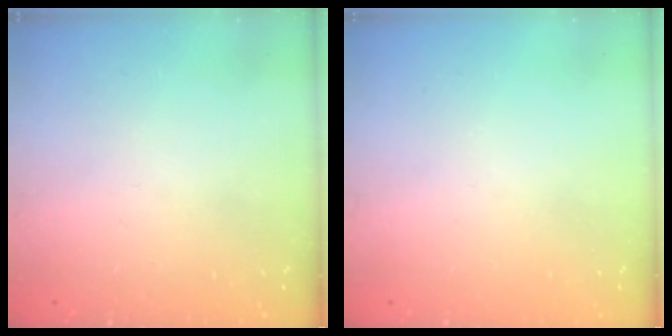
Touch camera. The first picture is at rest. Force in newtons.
{"total": 0.0}